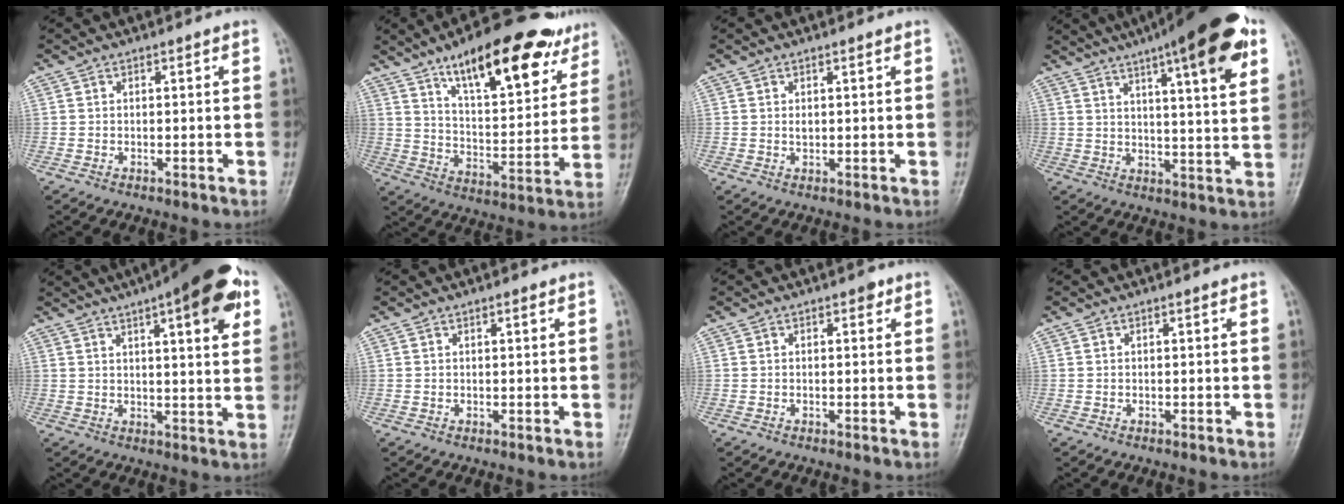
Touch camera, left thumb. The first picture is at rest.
{"total": 22.5, "force": [13.9, 8.2, 15.7], "torque": [-0.190, -0.050, 0.218]}
{"total": 1.3, "force": [0.6, 0.6, 0.9], "torque": [-0.014, -0.003, 0.011]}
{"total": 20.0, "force": [11.0, 4.0, 16.2], "torque": [-0.220, -0.017, 0.151]}
{"total": 16.0, "force": [7.9, 4.2, 13.2], "torque": [-0.161, -0.010, 0.104]}
{"total": 0.7, "force": [0.4, 0.2, 0.5], "torque": [-0.009, -0.001, 0.006]}
{"total": 1.1, "force": [0.6, 0.7, 0.7], "torque": [-0.001, 0.000, 0.004]}
{"total": 0.0}